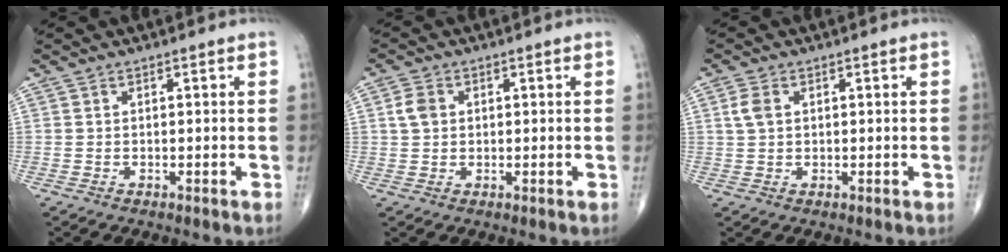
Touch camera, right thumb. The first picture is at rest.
{"total": 3.3, "force": [0.7, 2.5, 1.9], "torque": [-0.035, 0.004, 0.012]}
{"total": 2.9, "force": [0.8, 1.9, 2.1], "torque": [-0.046, 0.005, 0.017]}